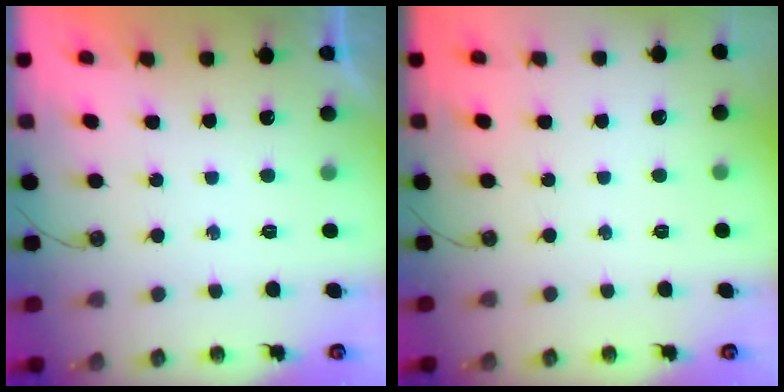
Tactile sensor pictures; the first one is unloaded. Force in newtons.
{"total": 0.0}